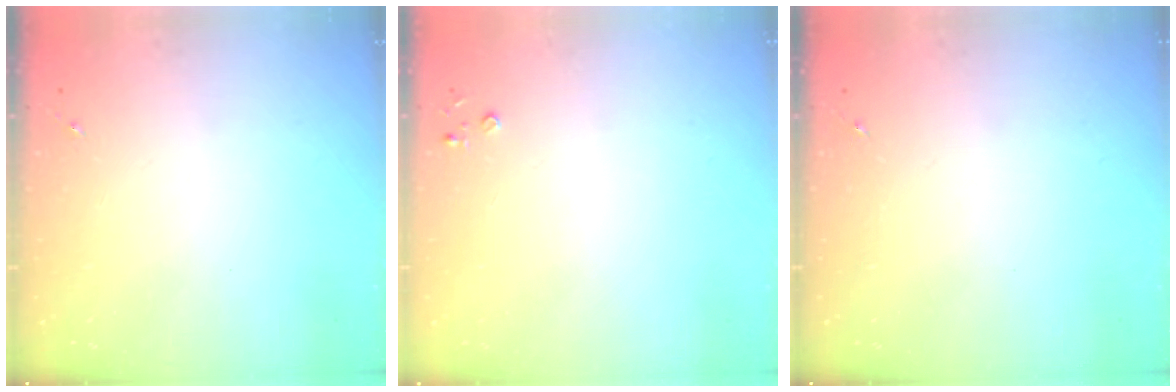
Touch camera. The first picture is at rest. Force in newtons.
{"total": 2.2, "press": 2.2, "slide": 0.3}
{"total": 0.0}